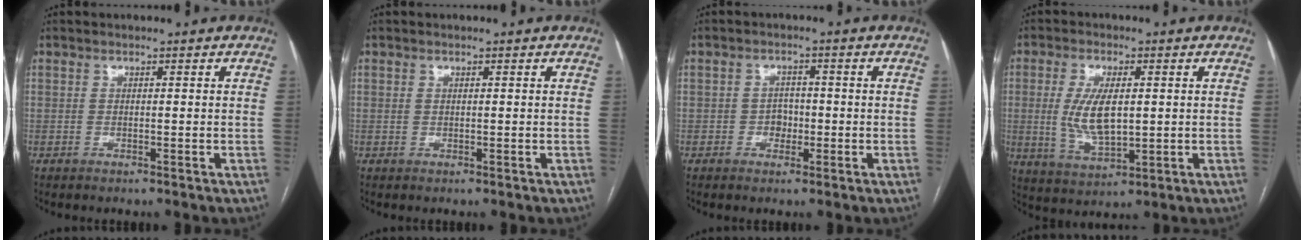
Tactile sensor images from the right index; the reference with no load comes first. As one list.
[{"total": 0.0}, {"total": 2.6, "force": [-0.8, 2.1, 1.4], "torque": [-0.015, 0.007, -0.012]}, {"total": 8.4, "force": [0.5, 3.3, 7.6], "torque": [-0.165, -0.004, 0.015]}]